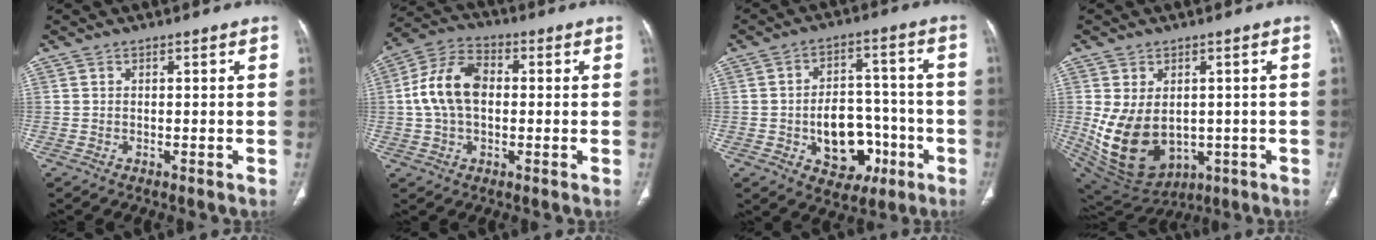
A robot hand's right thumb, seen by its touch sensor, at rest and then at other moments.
{"total": 11.6, "force": [0.5, 7.6, 8.8], "torque": [-0.169, 0.027, 0.004]}
{"total": 13.1, "force": [-4.0, 9.3, 8.3], "torque": [-0.080, 0.041, -0.045]}
{"total": 14.6, "force": [-1.1, 10.4, 10.2], "torque": [-0.172, -0.009, 0.020]}